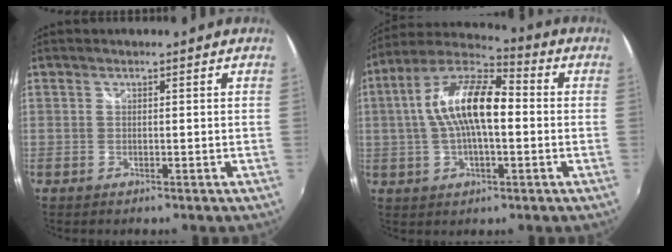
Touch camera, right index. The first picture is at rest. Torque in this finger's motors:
{"motor_torque": [1.04, -0.54, 0.83, 0.21]}